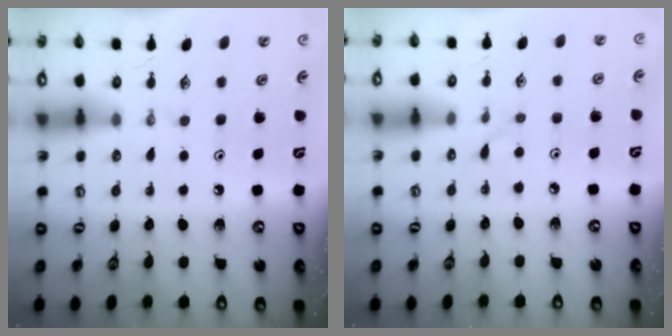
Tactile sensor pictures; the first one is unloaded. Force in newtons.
{"total": 2.6, "press": 2.6, "slide": 0.3}